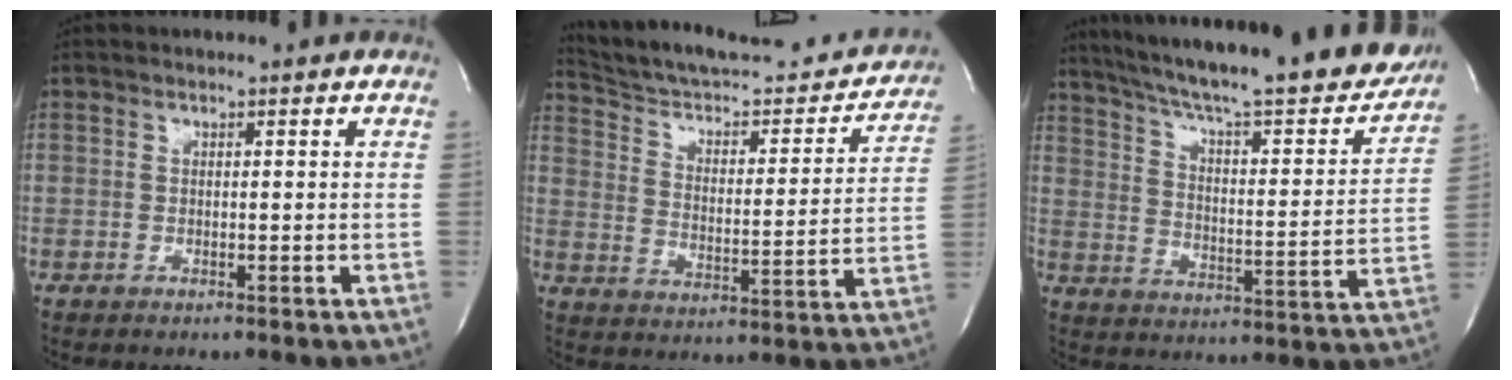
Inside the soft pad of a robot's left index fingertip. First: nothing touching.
{"total": 25.2, "force": [23.3, 4.7, 8.2], "torque": [-0.119, -0.045, 0.313]}
{"total": 28.7, "force": [24.6, 3.9, 14.2], "torque": [-0.233, -0.045, 0.327]}